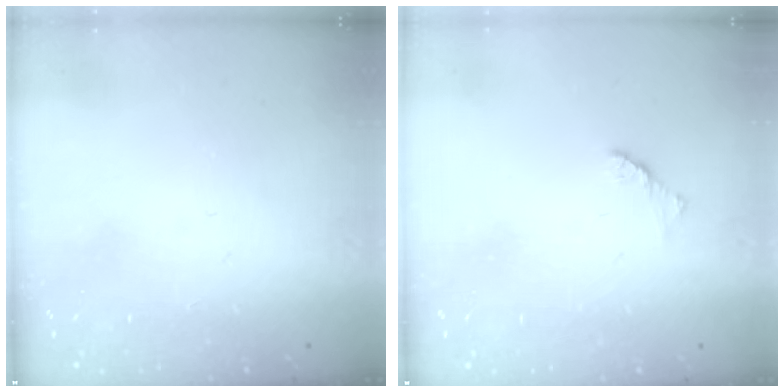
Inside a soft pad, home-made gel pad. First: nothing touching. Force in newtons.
{"total": 1.7, "press": 1.6, "slide": 0.4}